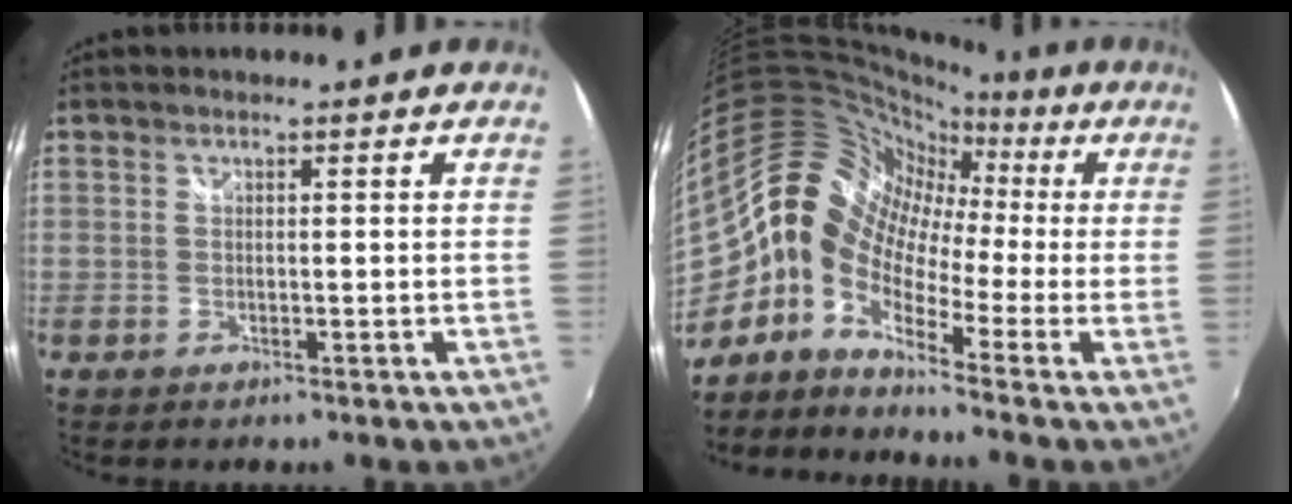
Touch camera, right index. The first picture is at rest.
{"total": 14.3, "force": [-1.4, 10.5, 9.6], "torque": [-0.159, 0.021, -0.057]}